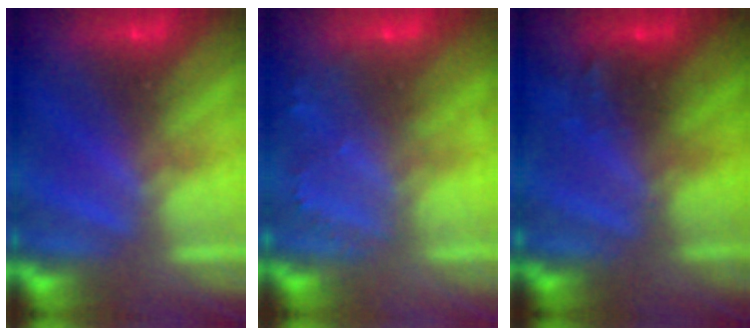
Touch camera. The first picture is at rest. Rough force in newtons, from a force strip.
{"total": 2.2}
{"total": 2.8}